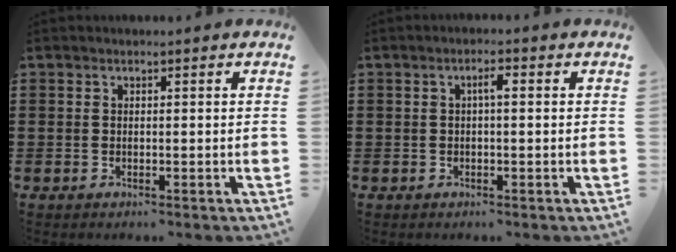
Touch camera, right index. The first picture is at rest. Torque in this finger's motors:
{"motor_torque": [0.49, -0.28, 0.09, 0.05]}